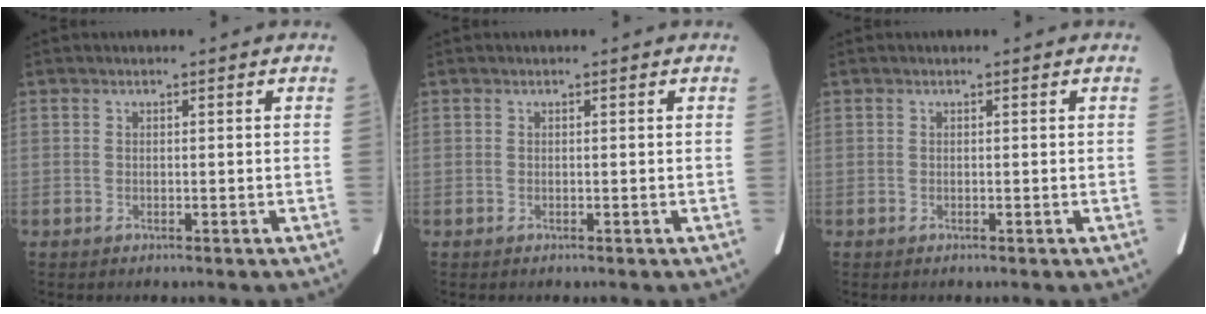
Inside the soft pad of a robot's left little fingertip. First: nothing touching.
{"total": 0.0}
{"total": 0.0}